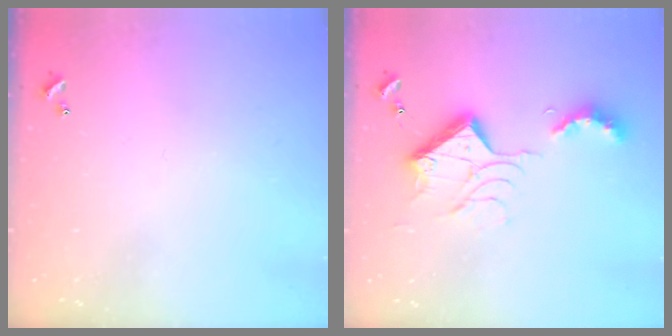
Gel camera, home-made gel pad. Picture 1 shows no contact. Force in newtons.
{"total": 14.8, "press": 14.8, "slide": 1.3}